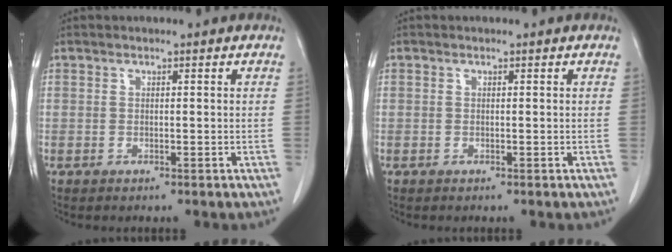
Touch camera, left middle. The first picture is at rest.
{"total": 0.0}